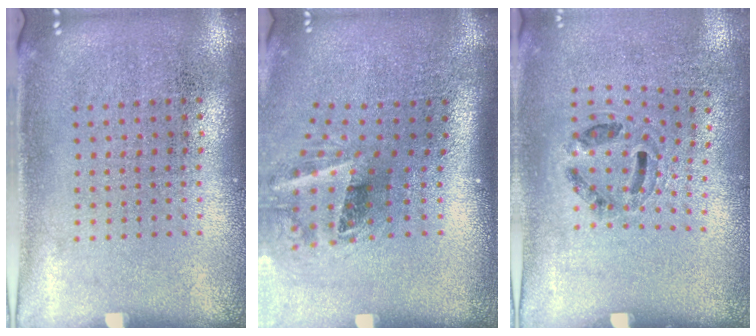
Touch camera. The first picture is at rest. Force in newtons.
{"total": 2.1, "press": 1.3, "slide": 1.7}
{"total": 1.2, "press": 0.8, "slide": 0.8}